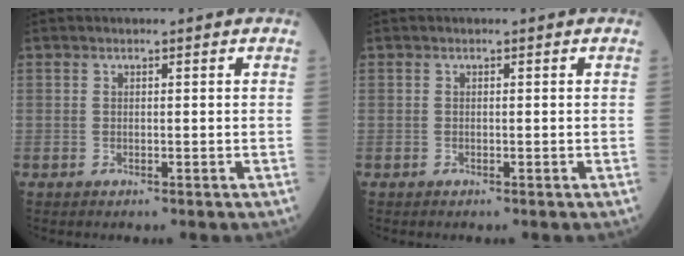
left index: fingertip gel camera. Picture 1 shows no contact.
{"total": 0.0}